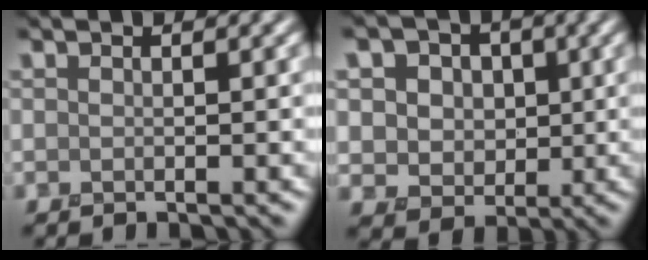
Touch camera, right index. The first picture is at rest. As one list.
[{"total": 5.7, "force": [1.3, 4.9, 2.7], "torque": [-0.046, 0.012, 0.007]}]